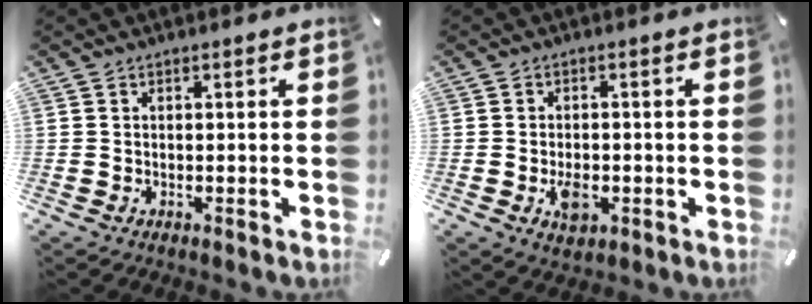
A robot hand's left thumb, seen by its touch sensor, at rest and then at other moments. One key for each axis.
{"total": 4.9, "fx": -1.4, "fy": 3.2, "fz": 3.4, "tx": -0.062, "ty": 0.000, "tz": -0.026}